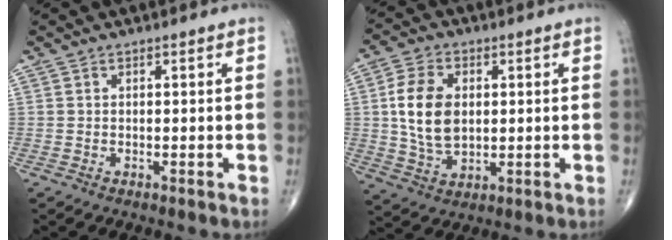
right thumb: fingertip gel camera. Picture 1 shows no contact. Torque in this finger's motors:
{"motor_torque": [1.39, 1.23, 1.07, -0.10, 0.08]}